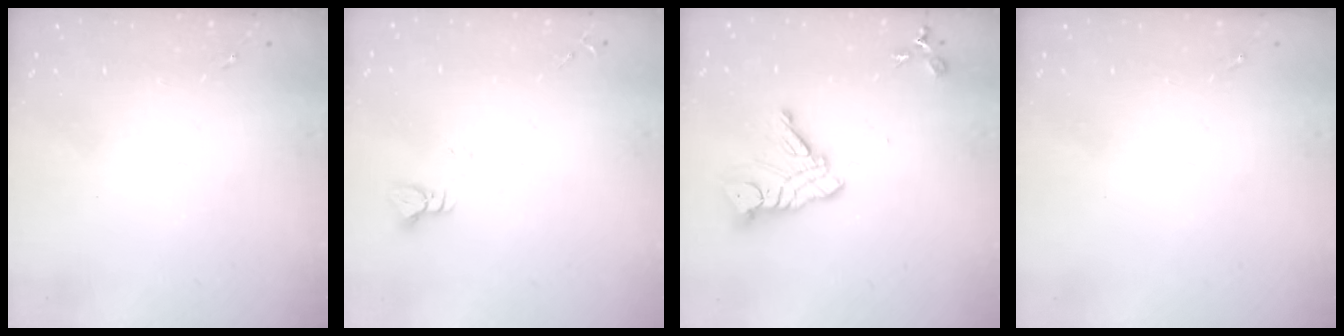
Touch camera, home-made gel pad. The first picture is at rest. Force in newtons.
{"total": 2.9, "press": 2.9, "slide": 0.2}
{"total": 12.8, "press": 12.7, "slide": 1.0}
{"total": 0.0}